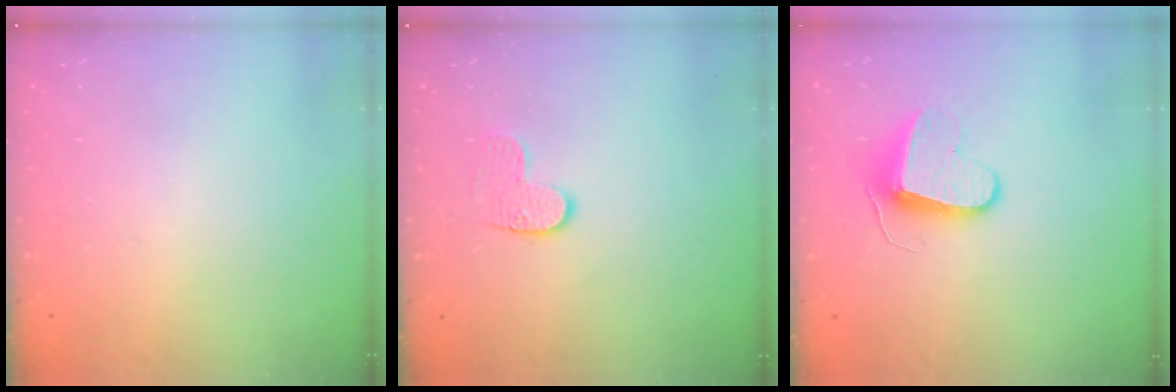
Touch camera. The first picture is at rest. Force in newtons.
{"total": 6.2, "press": 6.2, "slide": 0.3}
{"total": 8.5, "press": 8.5, "slide": 0.3}